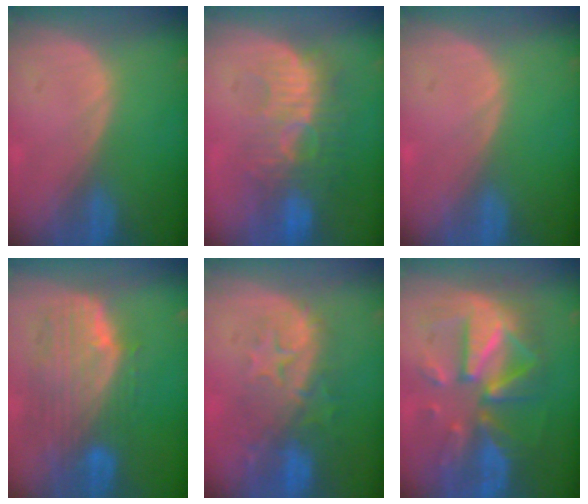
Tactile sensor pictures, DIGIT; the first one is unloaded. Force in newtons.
{"total": 9.9, "press": 9.1, "slide": 3.7}
{"total": 0.0}
{"total": 10.0, "press": 8.9, "slide": 4.6}
{"total": 10.1, "press": 8.7, "slide": 5.1}
{"total": 12.4, "press": 12.4, "slide": 1.2}